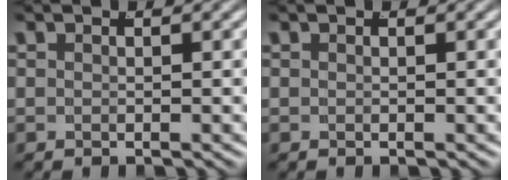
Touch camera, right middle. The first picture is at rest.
{"total": 0.0}